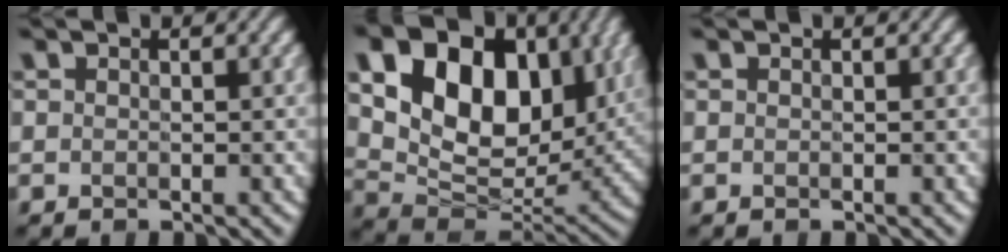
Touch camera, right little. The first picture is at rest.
{"total": 15.6, "force": [5.1, 10.4, 10.5], "torque": [-0.190, 0.017, 0.092]}
{"total": 0.0}